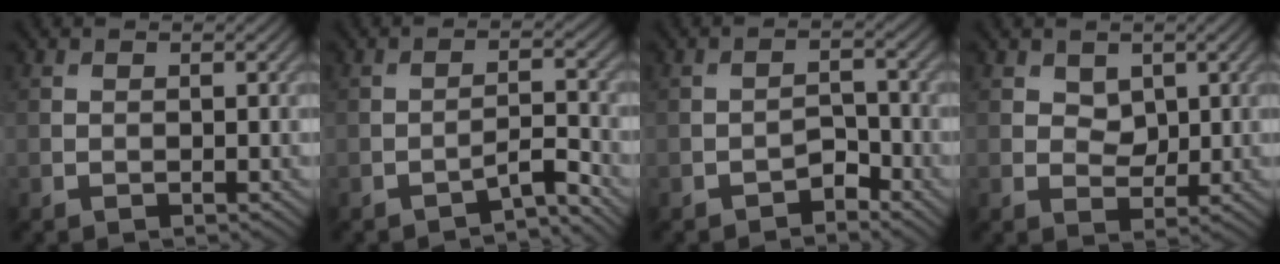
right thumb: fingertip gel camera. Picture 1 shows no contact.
{"total": 3.2, "force": [-2.7, 0.4, 1.6], "torque": [-0.026, 0.010, -0.054]}
{"total": 2.5, "force": [-1.9, 1.1, 1.2], "torque": [-0.017, 0.009, -0.037]}
{"total": 2.6, "force": [1.2, 1.9, 1.3], "torque": [-0.033, -0.005, 0.012]}